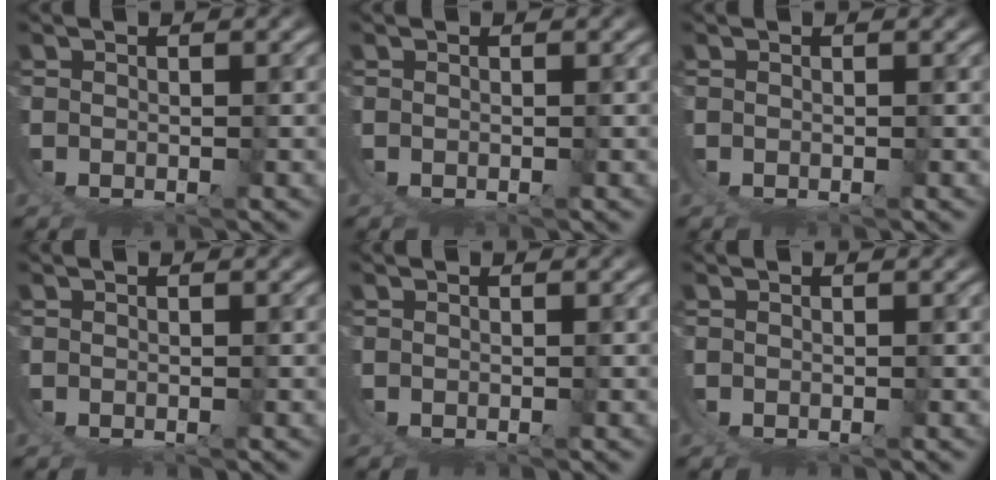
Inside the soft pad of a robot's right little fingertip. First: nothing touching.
{"total": 0.0}
{"total": 0.0}
{"total": 0.0}
{"total": 0.0}
{"total": 0.0}